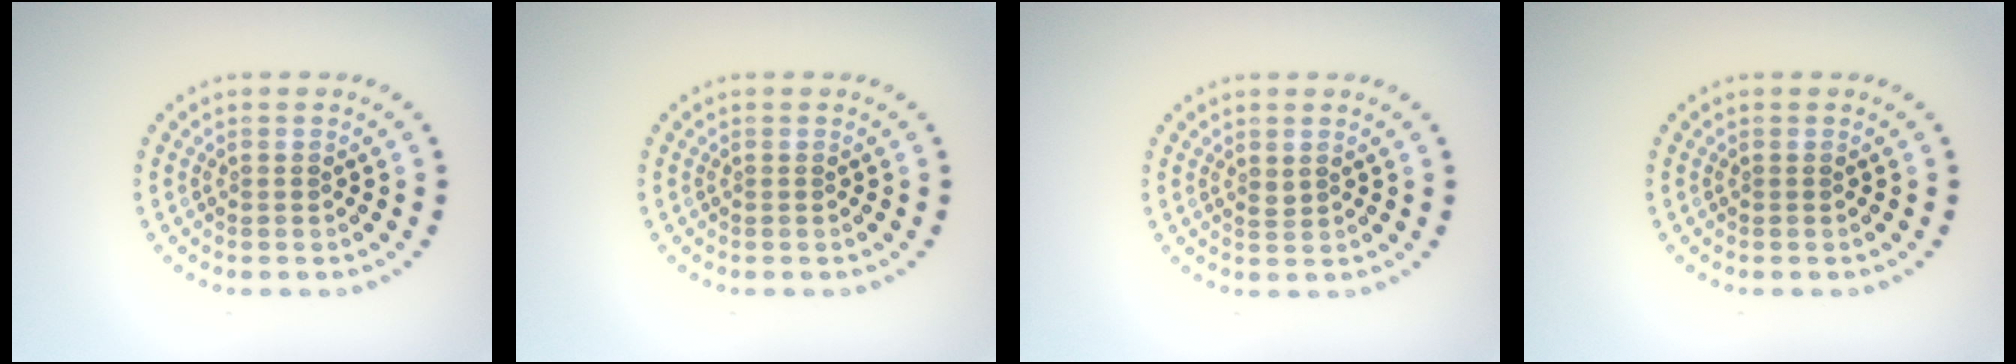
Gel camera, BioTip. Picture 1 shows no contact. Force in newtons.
{"total": 0.0}
{"total": 0.6, "press": 0.5, "slide": 0.3}
{"total": 0.0}